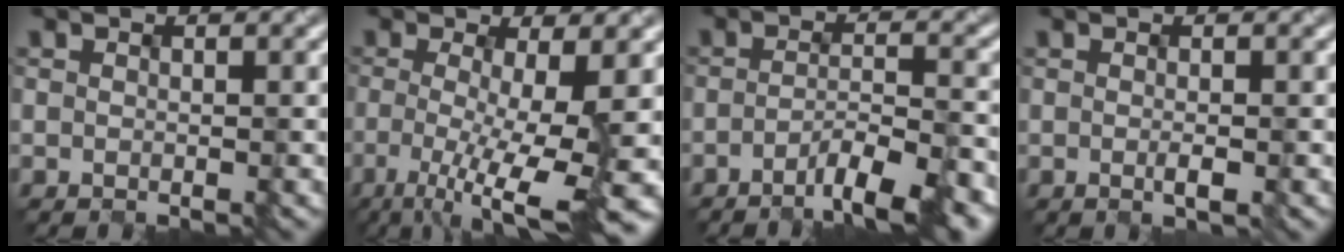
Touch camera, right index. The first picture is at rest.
{"total": 9.2, "force": [-1.5, 2.2, 8.8], "torque": [-0.123, -0.012, -0.021]}
{"total": 6.2, "force": [-4.1, 1.2, 4.4], "torque": [-0.061, 0.004, -0.063]}
{"total": 1.1, "force": [-0.3, 0.2, 1.0], "torque": [-0.019, 0.001, -0.002]}